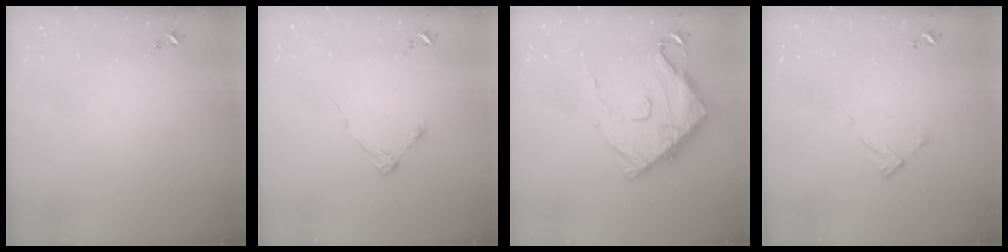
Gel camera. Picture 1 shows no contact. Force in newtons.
{"total": 3.7, "press": 3.7, "slide": 0.4}
{"total": 16.0, "press": 16.0, "slide": 1.2}
{"total": 5.5, "press": 5.5, "slide": 0.2}